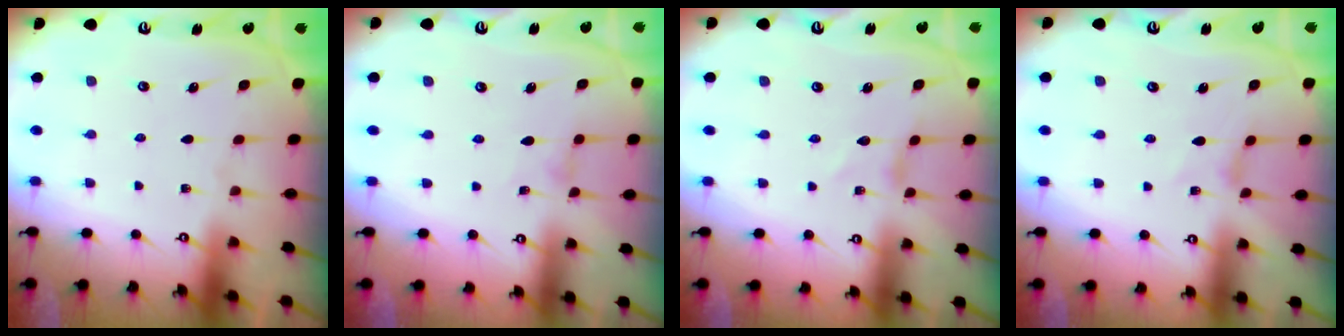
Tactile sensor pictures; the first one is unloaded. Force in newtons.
{"total": 0.0}
{"total": 0.0}
{"total": 0.7, "press": 0.7, "slide": 0.3}